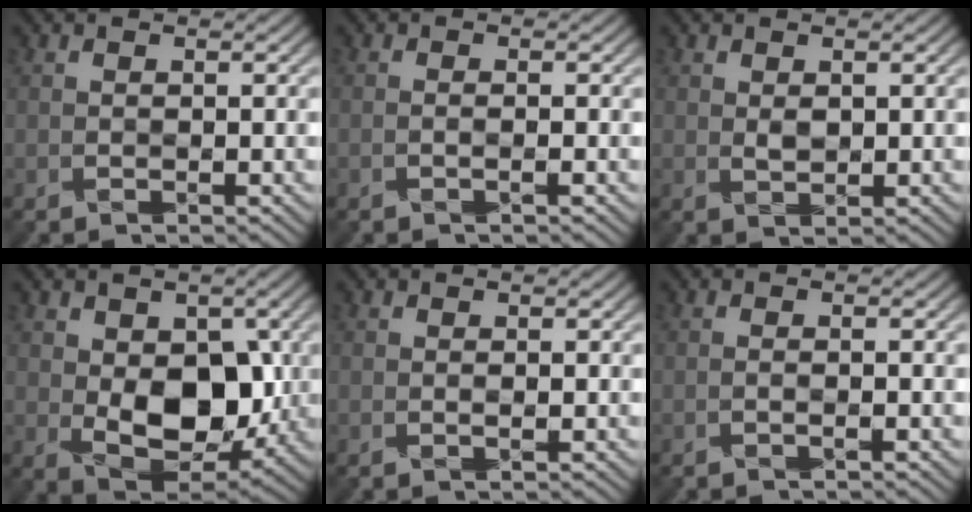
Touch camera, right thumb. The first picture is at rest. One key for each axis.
{"total": 0.7, "fx": -0.3, "fy": 0.2, "fz": 0.6, "tx": -0.008, "ty": 0.002, "tz": -0.013}
{"total": 1.0, "fx": 0.6, "fy": 0.5, "fz": 0.5, "tx": -0.012, "ty": -0.002, "tz": 0.018}
{"total": 9.6, "fx": 0.1, "fy": 6.5, "fz": 7.1, "tx": -0.117, "ty": -0.018, "tz": 0.012}
{"total": 0.0}
{"total": 0.7, "fx": -0.3, "fy": 0.2, "fz": 0.6, "tx": -0.008, "ty": 0.002, "tz": -0.012}